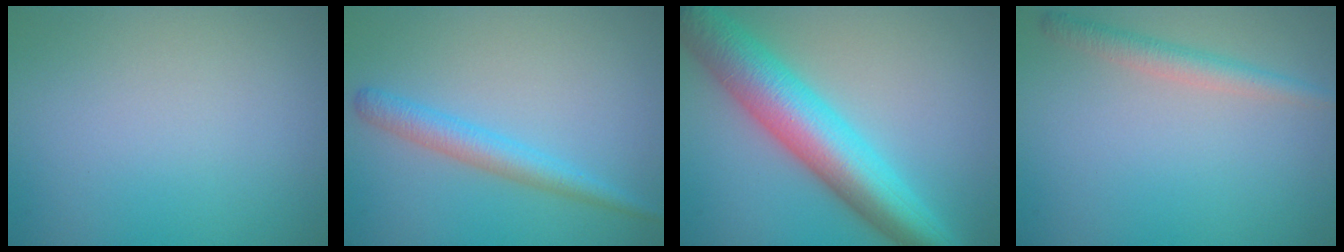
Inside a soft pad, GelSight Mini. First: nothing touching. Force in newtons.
{"total": 2.8, "press": 2.8, "slide": 0.1}
{"total": 9.0, "press": 9.0, "slide": 0.2}
{"total": 2.3, "press": 2.3, "slide": 0.1}